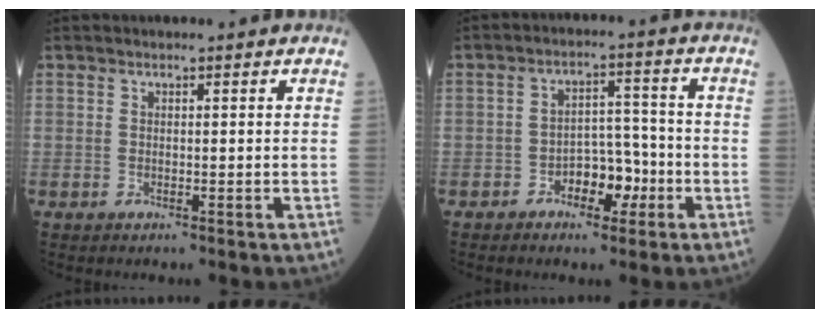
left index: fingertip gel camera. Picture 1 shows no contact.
{"total": 5.8, "force": [-2.8, 3.1, 3.9], "torque": [-0.058, 0.016, -0.049]}